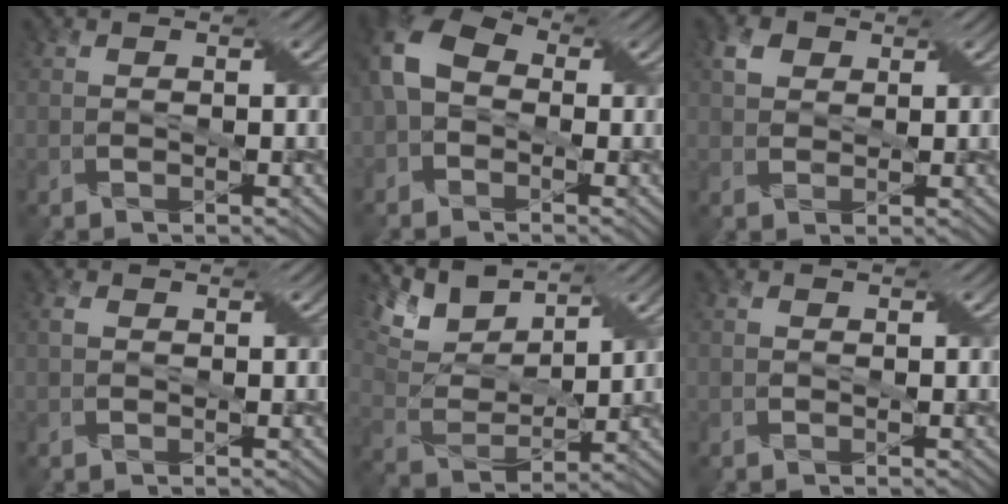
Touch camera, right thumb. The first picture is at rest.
{"total": 8.5, "force": [-0.3, 6.3, 5.8], "torque": [-0.151, 0.014, -0.017]}
{"total": 3.0, "force": [1.4, 2.2, 1.4], "torque": [-0.035, 0.006, 0.023]}
{"total": 1.1, "force": [0.2, 0.9, 0.7], "torque": [-0.017, 0.004, 0.001]}
{"total": 9.8, "force": [7.2, 3.9, 5.3], "torque": [-0.142, 0.013, 0.132]}
{"total": 0.7, "force": [-0.1, 0.5, 0.3], "torque": [-0.007, 0.000, -0.002]}